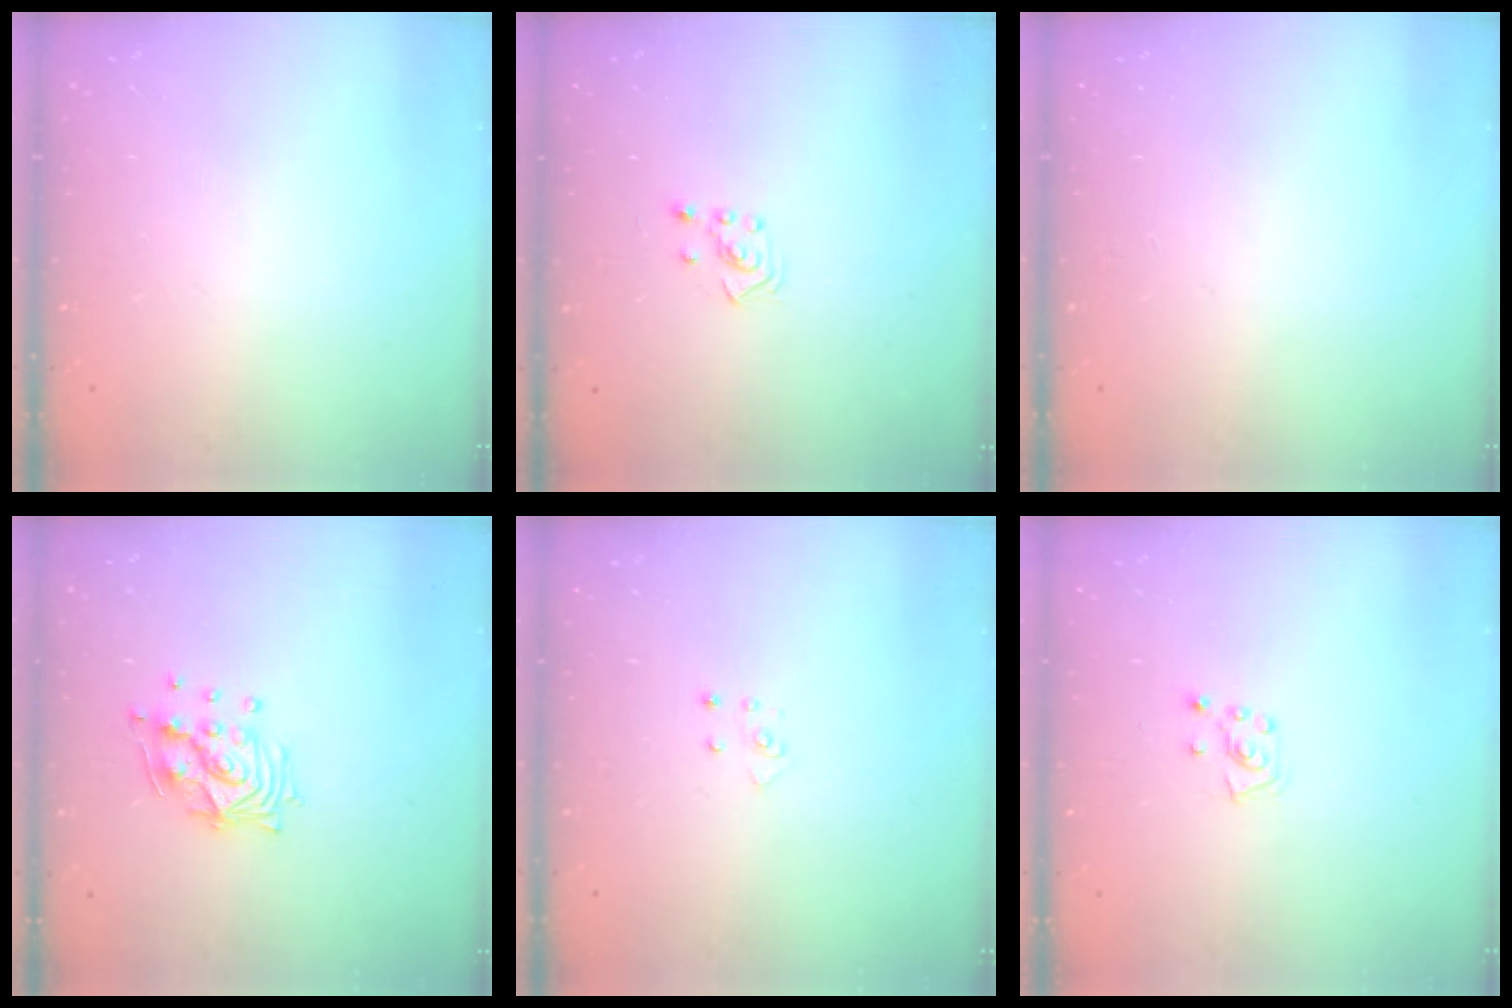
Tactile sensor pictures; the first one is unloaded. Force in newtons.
{"total": 2.3, "press": 2.2, "slide": 0.7}
{"total": 0.0}
{"total": 11.5, "press": 11.5, "slide": 0.8}
{"total": 3.4, "press": 3.4, "slide": 0.3}
{"total": 5.9, "press": 5.8, "slide": 0.7}